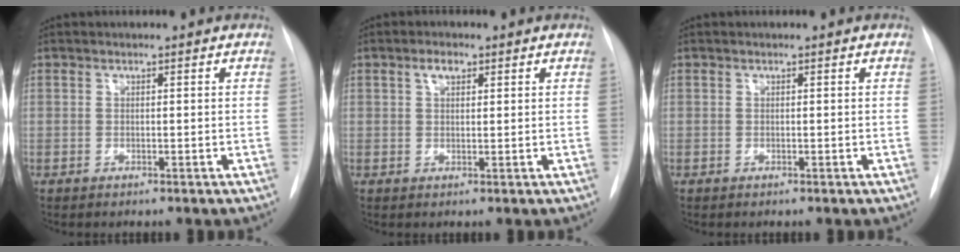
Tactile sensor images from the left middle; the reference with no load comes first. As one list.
[{"total": 2.3, "force": [1.2, 1.1, 1.6], "torque": [-0.030, 0.006, 0.021]}, {"total": 0.0}]